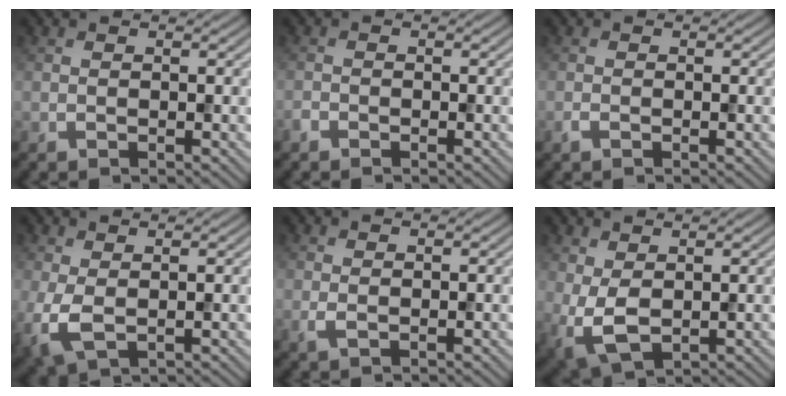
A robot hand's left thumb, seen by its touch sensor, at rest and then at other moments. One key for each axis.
{"total": 1.0, "fx": -0.8, "fy": 0.5, "fz": 0.2, "tx": -0.005, "ty": -0.001, "tz": -0.020}
{"total": 0.7, "fx": -0.5, "fy": 0.3, "fz": 0.4, "tx": -0.010, "ty": -0.001, "tz": -0.008}
{"total": 3.6, "fx": 0.2, "fy": 1.9, "fz": 3.0, "tx": -0.085, "ty": -0.004, "tz": 0.004}
{"total": 1.1, "fx": 0.2, "fy": 0.5, "fz": 1.0, "tx": -0.026, "ty": 0.000, "tz": 0.005}
{"total": 4.7, "fx": 0.5, "fy": 2.7, "fz": 3.8, "tx": -0.101, "ty": -0.006, "tz": 0.013}